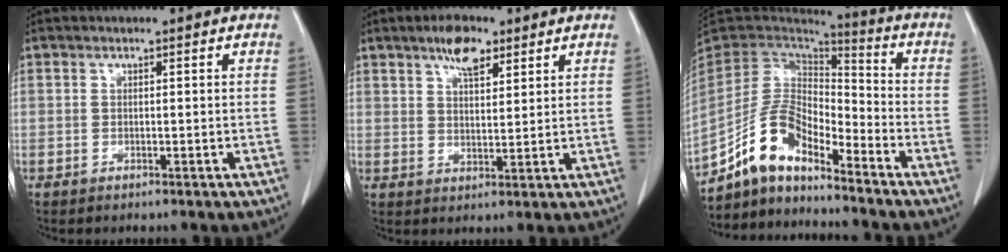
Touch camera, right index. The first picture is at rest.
{"total": 5.5, "force": [3.6, 2.1, 3.7], "torque": [-0.068, 0.006, 0.062]}
{"total": 11.5, "force": [-9.2, 3.5, 5.9], "torque": [-0.122, 0.032, -0.175]}